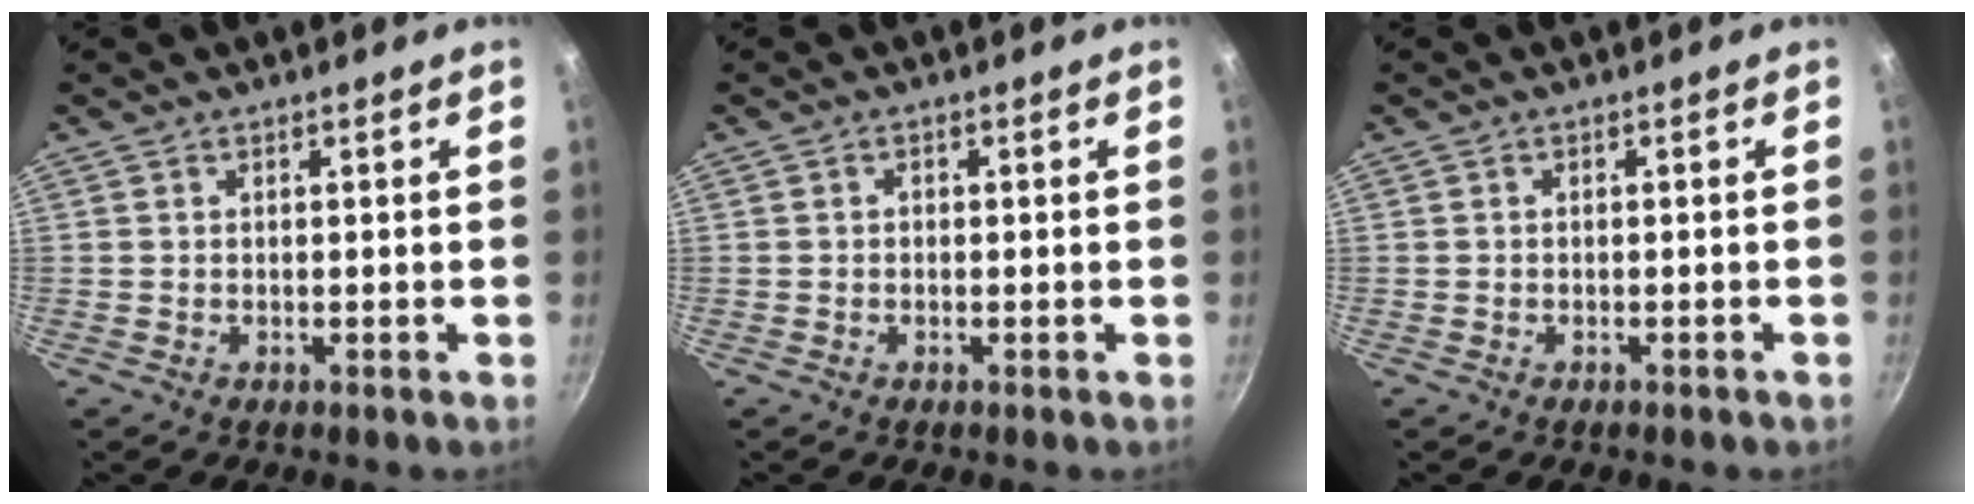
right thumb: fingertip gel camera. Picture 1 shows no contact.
{"total": 0.6, "force": [-0.2, 0.5, 0.2], "torque": [-0.002, 0.003, -0.003]}
{"total": 0.6, "force": [-0.5, 0.3, 0.2], "torque": [-0.008, 0.010, -0.004]}